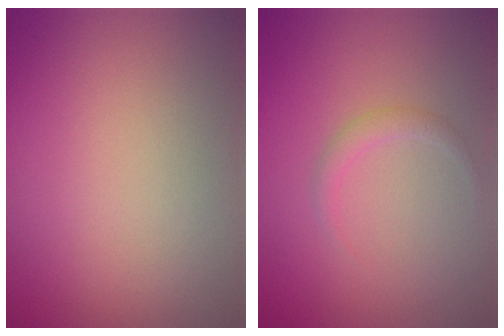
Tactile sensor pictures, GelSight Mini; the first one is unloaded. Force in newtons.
{"total": 1.1, "press": 1.1, "slide": 0.0}